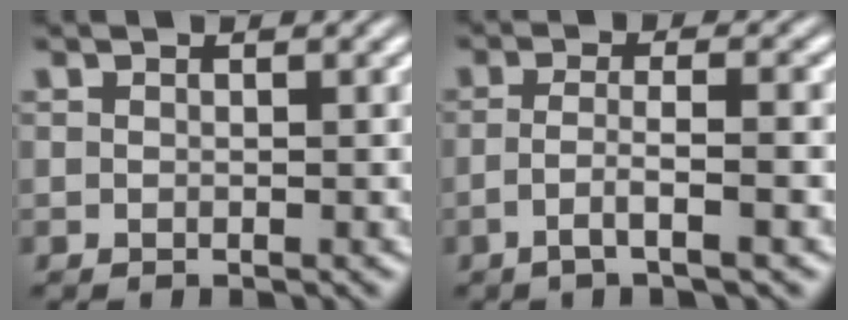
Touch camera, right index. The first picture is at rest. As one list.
[{"total": 2.9, "force": [-1.6, -0.7, 2.3], "torque": [-0.048, -0.015, -0.020]}]